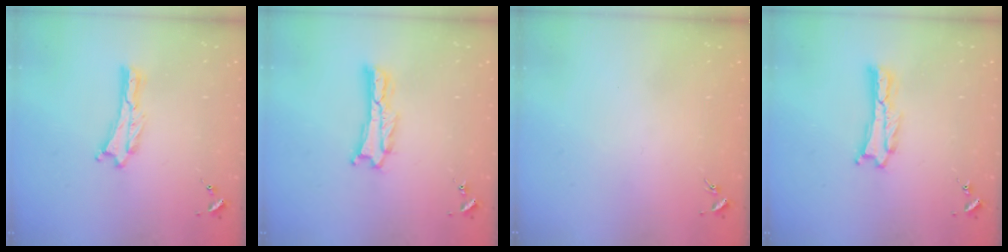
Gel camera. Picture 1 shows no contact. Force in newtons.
{"total": 1.8, "press": 1.8, "slide": 0.2}
{"total": 0.0}
{"total": 1.1, "press": 1.1, "slide": 0.2}